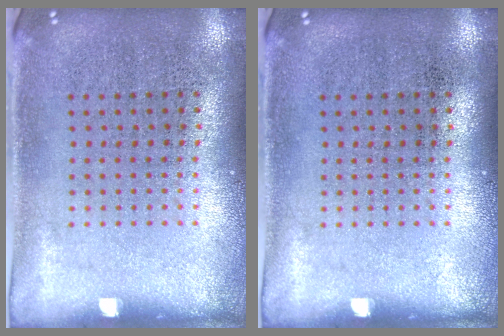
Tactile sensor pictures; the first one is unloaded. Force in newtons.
{"total": 0.0}